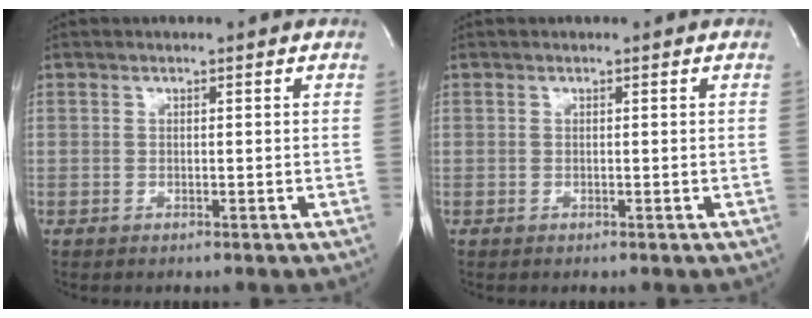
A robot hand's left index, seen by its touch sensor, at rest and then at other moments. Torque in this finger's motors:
{"motor_torque": [0.00, 0.00, 0.00, 0.00]}